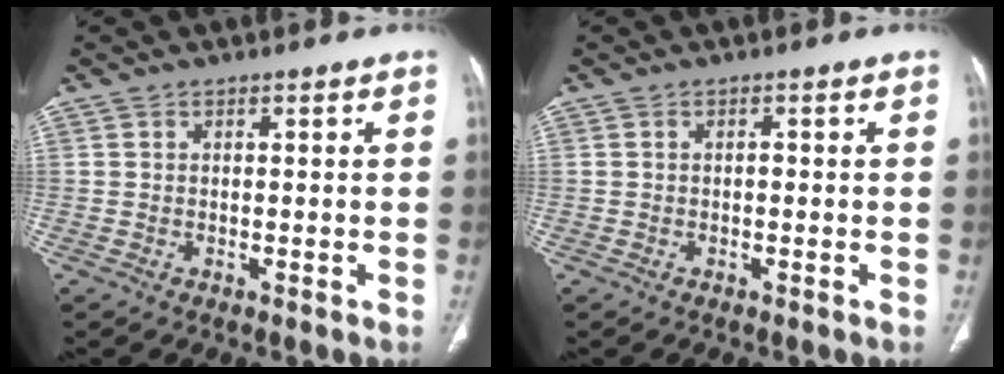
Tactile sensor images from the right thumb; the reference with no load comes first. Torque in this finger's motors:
{"motor_torque": [0.12, 0.07, 0.30, 0.14, -0.01]}